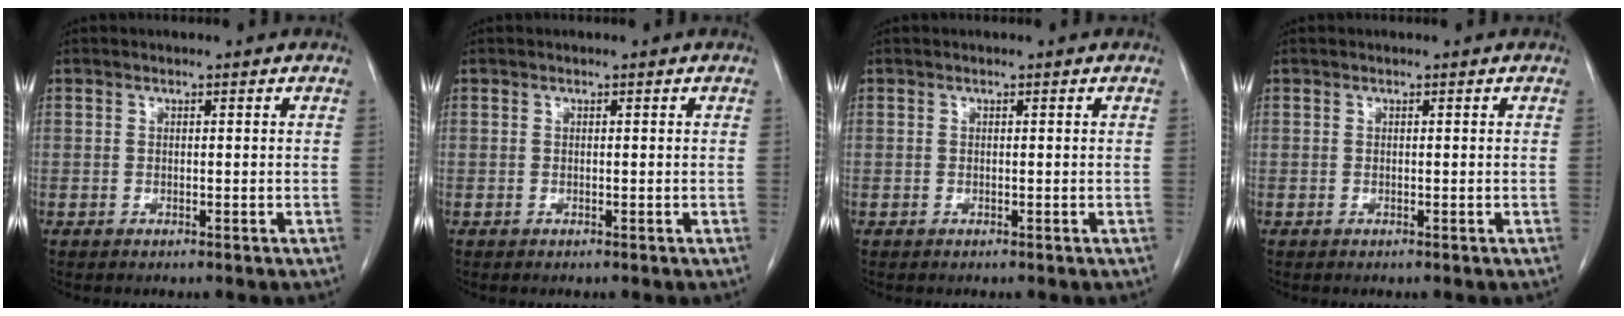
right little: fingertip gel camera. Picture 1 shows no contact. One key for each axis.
{"total": 0.0}
{"total": 0.0}
{"total": 0.0}